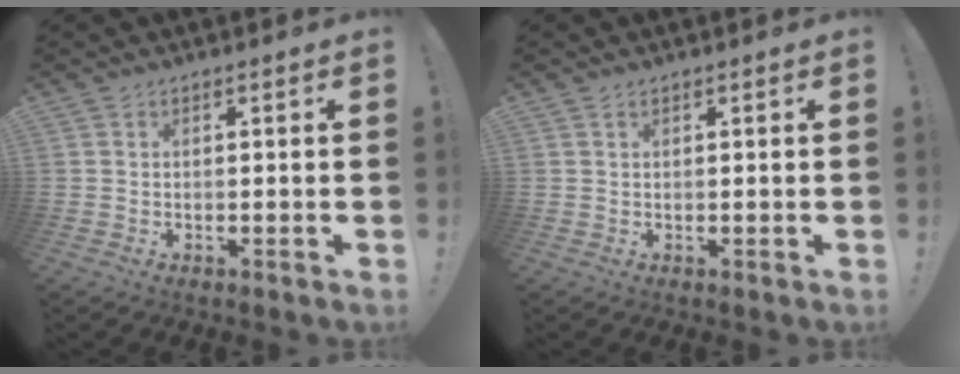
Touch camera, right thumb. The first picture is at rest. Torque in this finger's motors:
{"motor_torque": [-0.02, -0.12, -0.02, 0.15, 0.08]}